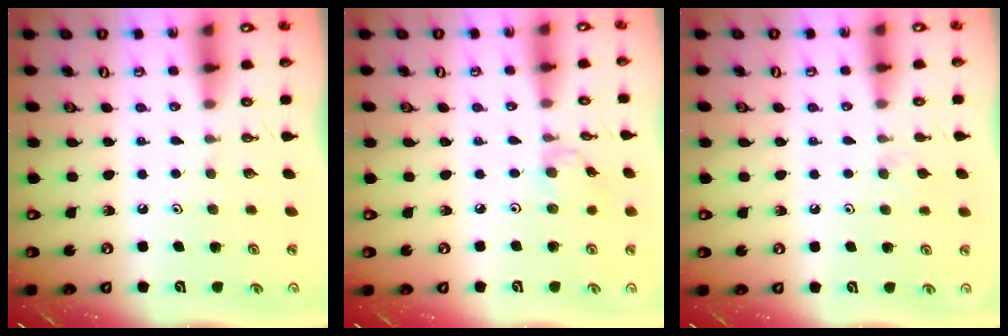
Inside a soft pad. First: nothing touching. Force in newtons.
{"total": 1.5, "press": 1.4, "slide": 0.4}
{"total": 4.2, "press": 4.1, "slide": 0.5}